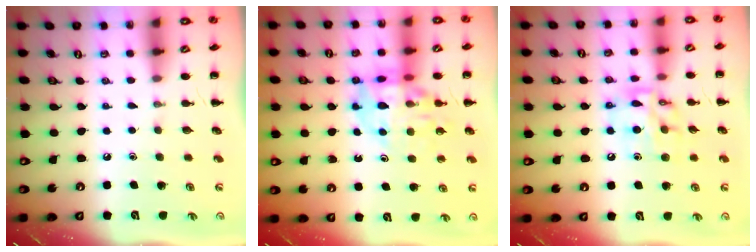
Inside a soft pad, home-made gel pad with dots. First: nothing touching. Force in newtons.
{"total": 14.1, "press": 13.7, "slide": 3.1}
{"total": 12.9, "press": 12.7, "slide": 2.1}